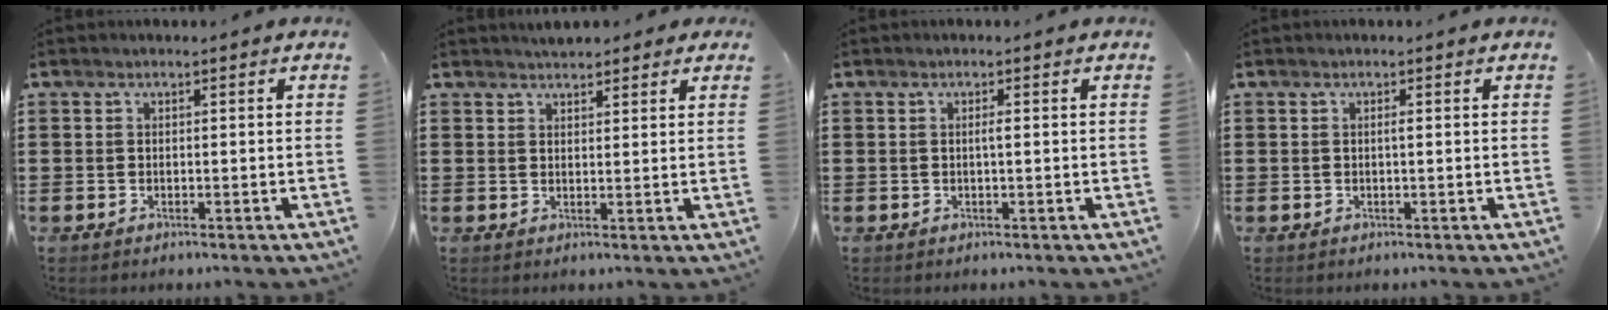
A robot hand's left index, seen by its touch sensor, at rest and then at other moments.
{"total": 2.3, "force": [2.2, 0.8, 0.3], "torque": [-0.011, 0.003, 0.040]}
{"total": 0.9, "force": [0.0, 0.0, 0.9], "torque": [-0.018, -0.002, -0.001]}
{"total": 0.6, "force": [0.0, 0.0, 0.6], "torque": [-0.011, -0.004, 0.000]}